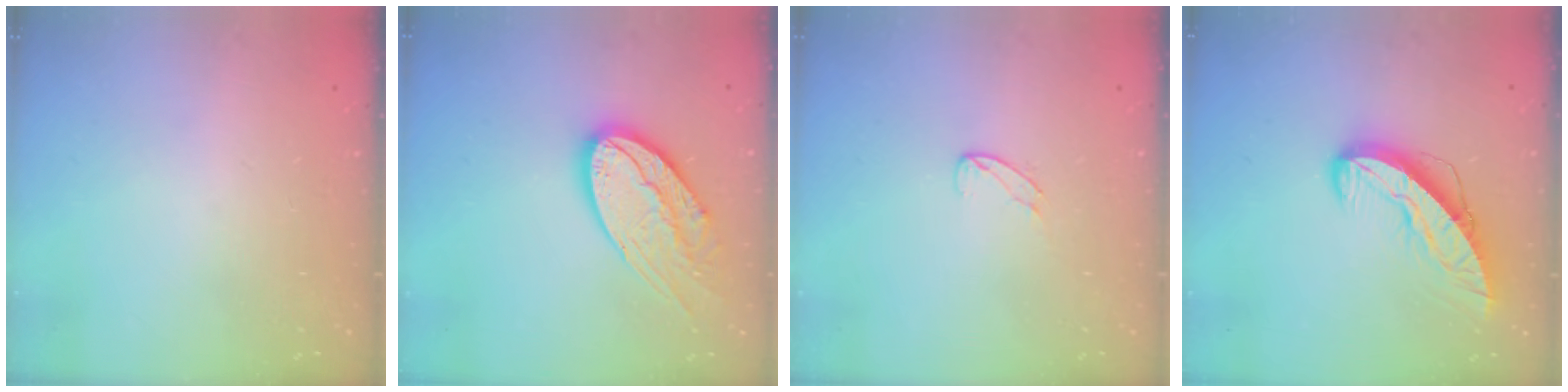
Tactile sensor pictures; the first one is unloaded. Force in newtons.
{"total": 19.0, "press": 18.9, "slide": 1.8}
{"total": 4.3, "press": 4.3, "slide": 0.3}
{"total": 9.1, "press": 9.1, "slide": 0.8}